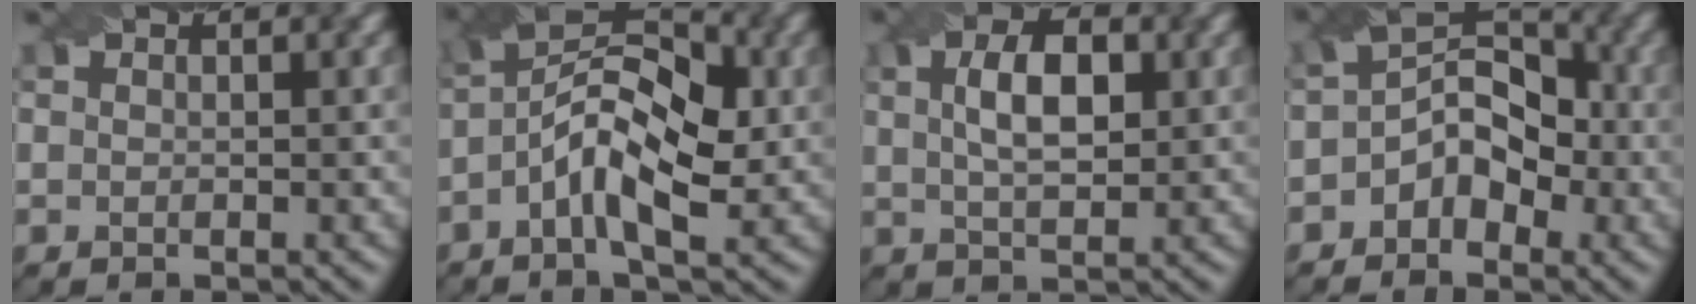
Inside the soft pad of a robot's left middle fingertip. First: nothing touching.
{"total": 8.0, "force": [-1.0, 3.7, 7.0], "torque": [-0.127, 0.023, -0.025]}
{"total": 5.1, "force": [1.3, 2.4, 4.3], "torque": [-0.080, 0.006, 0.021]}
{"total": 4.9, "force": [-1.5, 3.5, 3.1], "torque": [-0.031, 0.014, -0.032]}